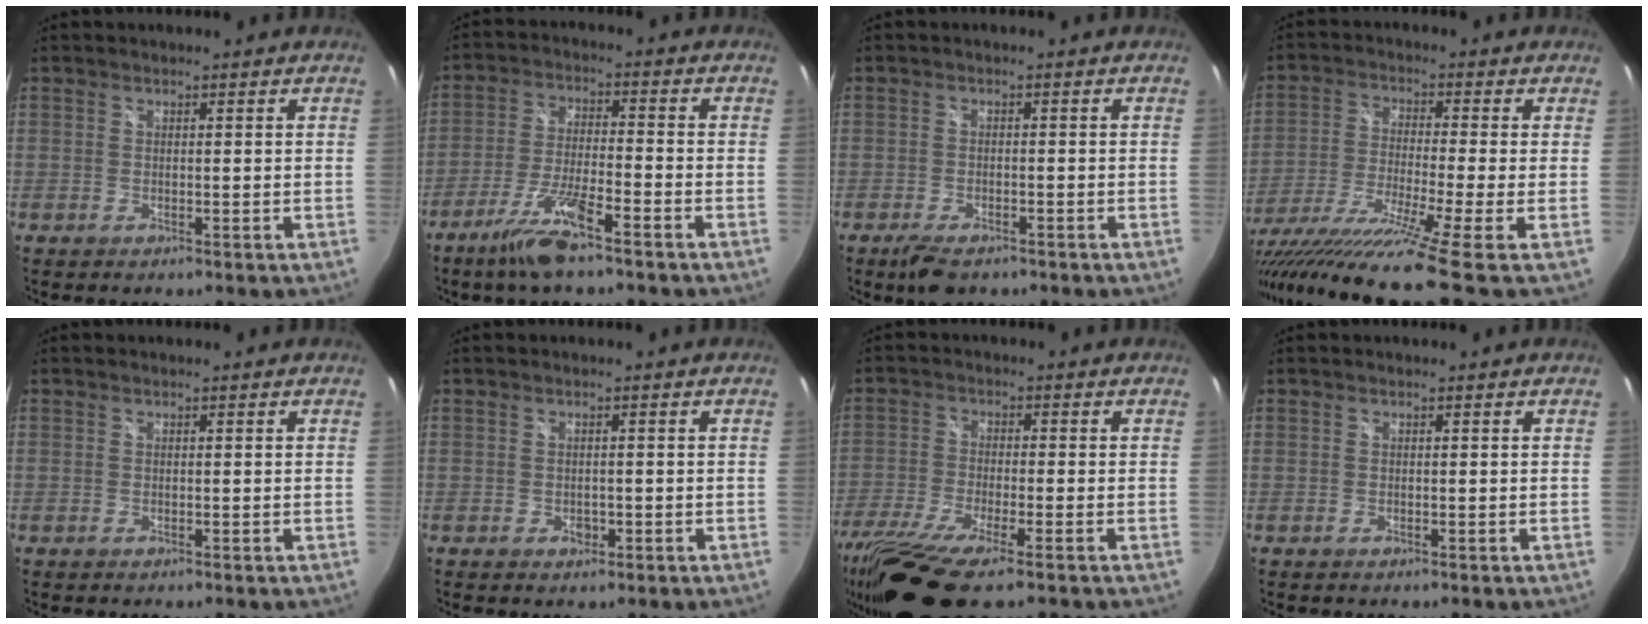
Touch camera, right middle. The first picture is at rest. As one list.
[{"total": 9.7, "force": [-6.7, 1.2, 6.9], "torque": [-0.148, -0.011, -0.124]}, {"total": 4.4, "force": [-3.1, 1.8, 2.6], "torque": [-0.058, -0.011, -0.051]}, {"total": 17.1, "force": [-13.0, -2.5, 10.8], "torque": [-0.198, -0.071, -0.225]}, {"total": 0.0}, {"total": 1.5, "force": [-0.6, 1.3, 0.7], "torque": [-0.008, -0.002, -0.008]}, {"total": 14.6, "force": [-10.4, 2.3, 10.0], "torque": [-0.219, -0.057, -0.192]}, {"total": 0.0}]